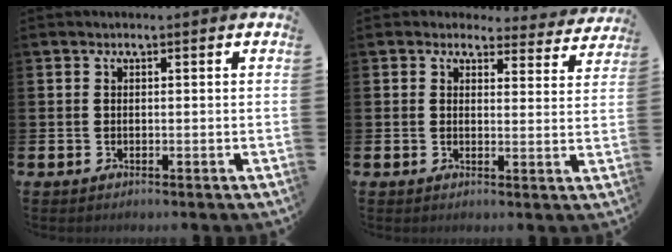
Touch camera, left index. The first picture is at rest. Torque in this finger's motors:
{"motor_torque": [-0.36, -1.78, -0.63, -0.01]}